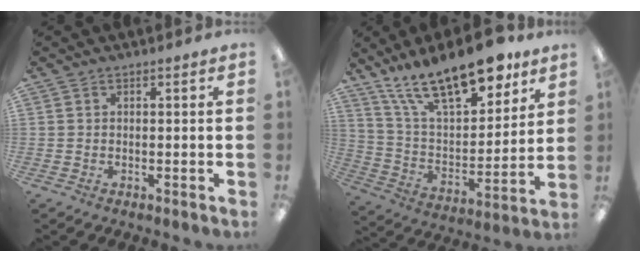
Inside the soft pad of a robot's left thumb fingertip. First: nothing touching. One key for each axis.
{"total": 21.5, "fx": 16.3, "fy": 7.5, "fz": 11.9, "tx": -0.211, "ty": -0.100, "tz": 0.284}